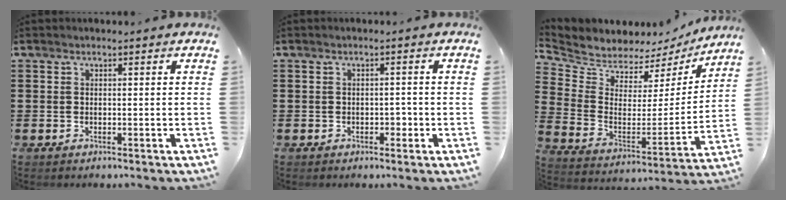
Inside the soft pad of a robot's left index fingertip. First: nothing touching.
{"total": 1.4, "force": [-0.4, 0.9, 1.0], "torque": [-0.022, 0.005, -0.012]}
{"total": 5.3, "force": [5.1, 1.5, -0.5], "torque": [-0.030, -0.050, 0.087]}